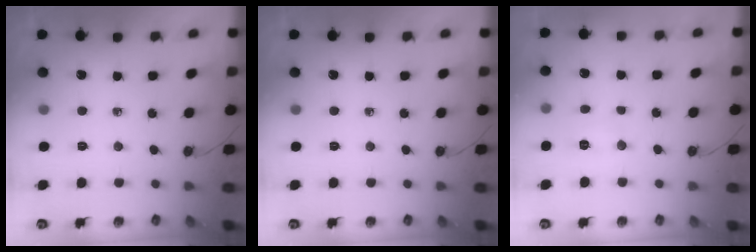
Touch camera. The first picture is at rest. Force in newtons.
{"total": 0.0}
{"total": 4.1, "press": 4.0, "slide": 1.0}